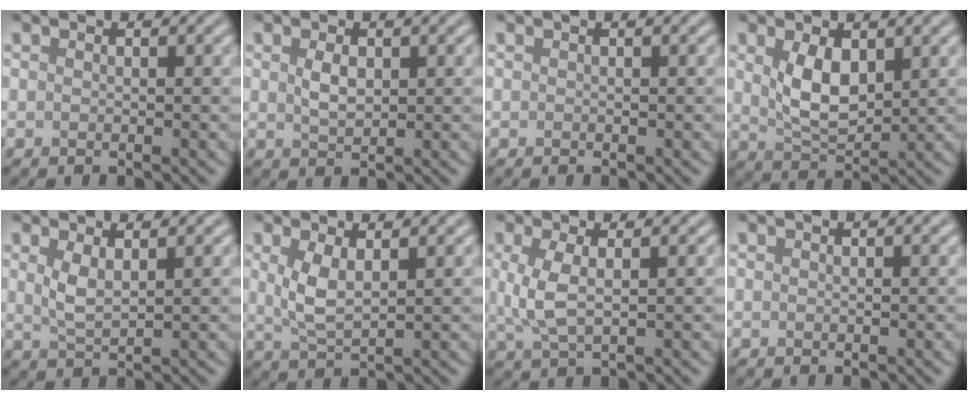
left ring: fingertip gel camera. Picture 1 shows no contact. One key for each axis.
{"total": 2.1, "fx": 0.6, "fy": 1.1, "fz": 1.6, "tx": -0.037, "ty": -0.001, "tz": 0.014}
{"total": 0.0}
{"total": 4.4, "fx": 1.2, "fy": 2.3, "fz": 3.5, "tx": -0.077, "ty": -0.004, "tz": 0.029}
{"total": 2.3, "fx": 1.0, "fy": 0.8, "fz": 1.9, "tx": -0.043, "ty": -0.003, "tz": 0.022}
{"total": 3.1, "fx": 1.0, "fy": 1.1, "fz": 2.7, "tx": -0.062, "ty": -0.003, "tz": 0.024}
{"total": 3.2, "fx": 0.5, "fy": 1.2, "fz": 2.9, "tx": -0.070, "ty": -0.003, "tz": 0.012}
{"total": 0.0}